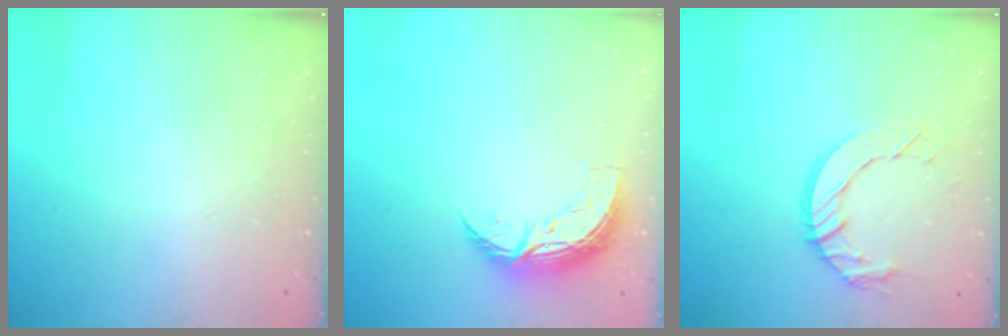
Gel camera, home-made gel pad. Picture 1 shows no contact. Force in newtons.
{"total": 9.3, "press": 9.3, "slide": 0.5}
{"total": 9.1, "press": 9.1, "slide": 0.5}